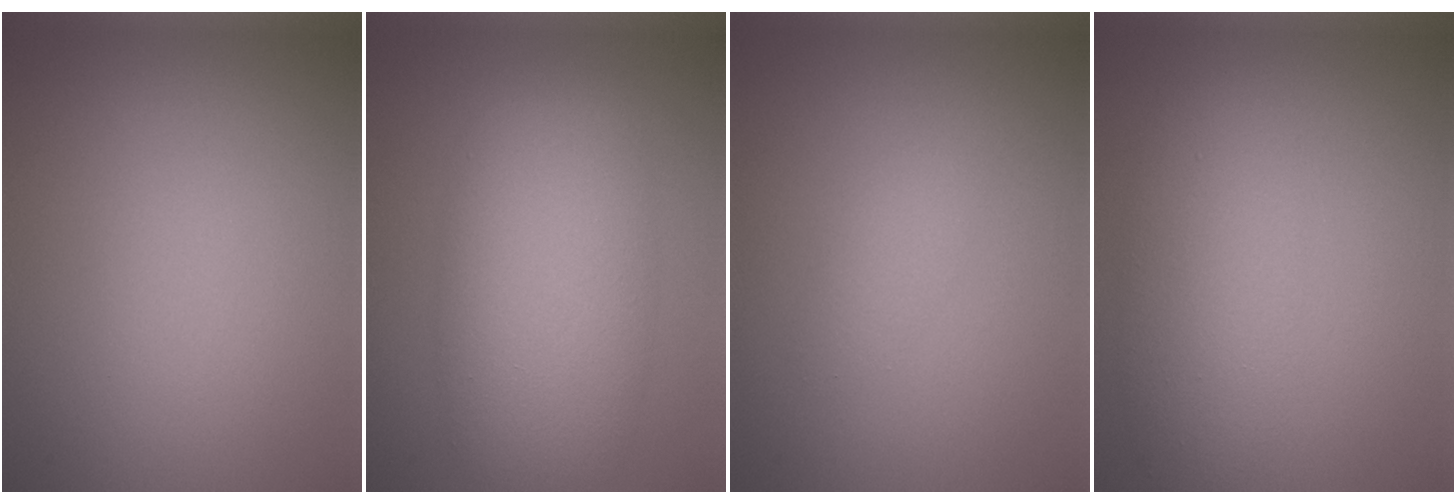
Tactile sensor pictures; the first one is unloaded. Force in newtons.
{"total": 7.7, "press": 7.7, "slide": 0.1}
{"total": 1.1, "press": 1.1, "slide": 0.1}
{"total": 4.3, "press": 4.3, "slide": 0.0}